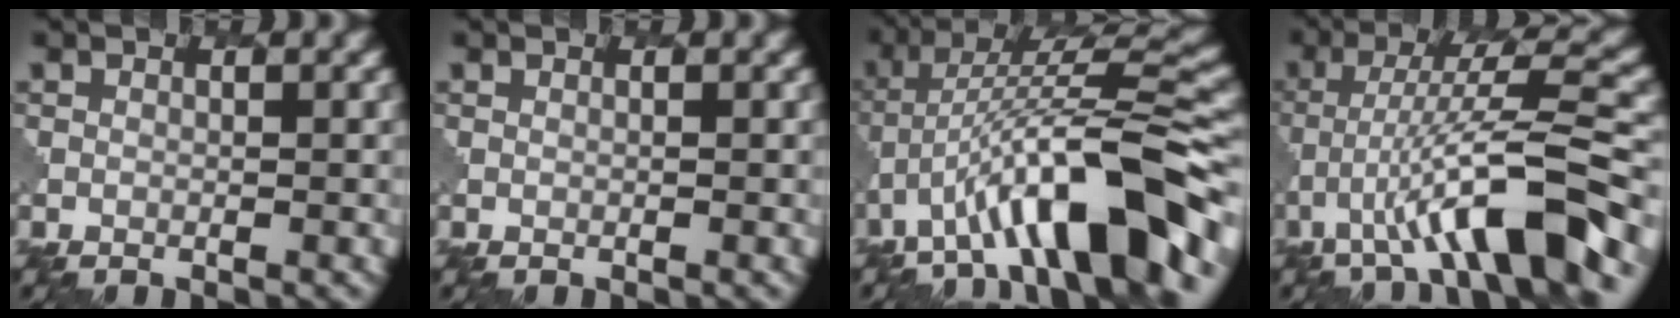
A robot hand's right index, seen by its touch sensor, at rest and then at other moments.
{"total": 0.6, "force": [0.5, 0.1, 0.3], "torque": [0.000, -0.001, 0.005]}
{"total": 10.7, "force": [-5.1, 2.6, 9.1], "torque": [-0.142, 0.024, -0.082]}
{"total": 8.7, "force": [-4.2, 1.2, 7.6], "torque": [-0.121, 0.021, -0.064]}